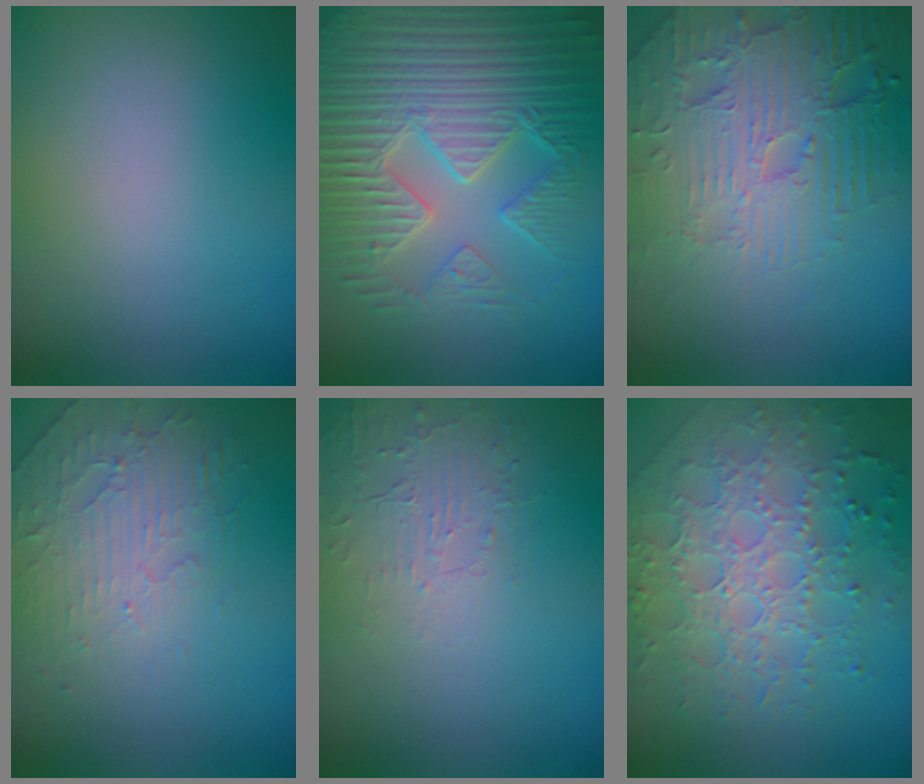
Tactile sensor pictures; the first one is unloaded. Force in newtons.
{"total": 8.7, "press": 6.5, "slide": 5.8}
{"total": 6.3, "press": 5.4, "slide": 3.3}
{"total": 2.5, "press": 1.8, "slide": 1.6}
{"total": 1.8, "press": 0.7, "slide": 1.7}
{"total": 7.2, "press": 5.2, "slide": 5.0}